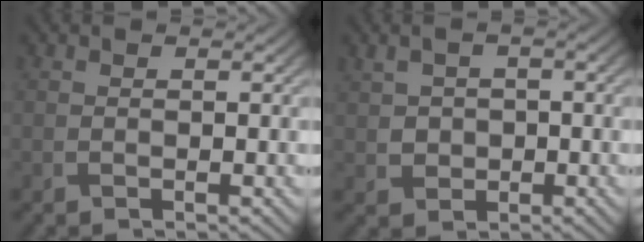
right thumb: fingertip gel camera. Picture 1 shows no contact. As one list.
[{"total": 3.2, "force": [0.3, 2.5, 2.0], "torque": [-0.047, -0.002, 0.008]}]